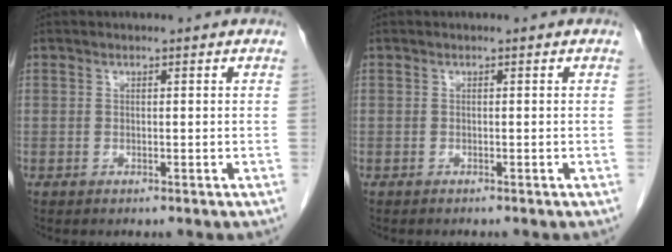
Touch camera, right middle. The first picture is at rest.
{"total": 0.7, "force": [-0.7, 0.1, 0.2], "torque": [-0.005, -0.001, -0.011]}